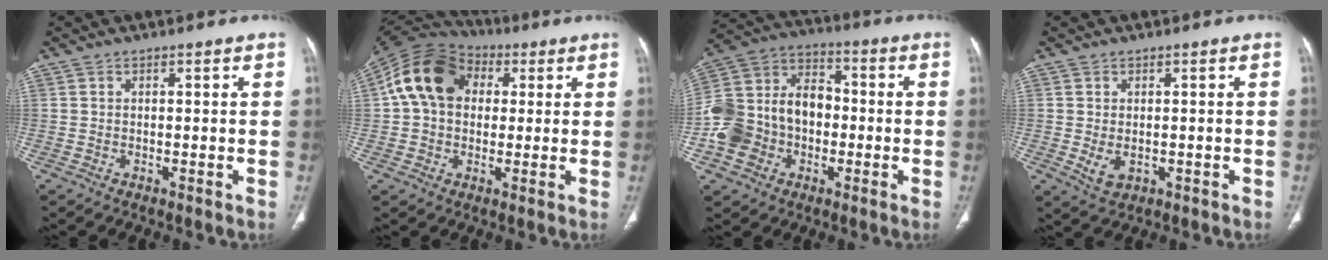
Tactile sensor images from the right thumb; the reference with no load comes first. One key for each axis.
{"total": 14.9, "fx": 3.0, "fy": 11.2, "fz": 9.3, "tx": -0.157, "ty": 0.028, "tz": 0.042}
{"total": 17.4, "fx": -3.8, "fy": 13.8, "fz": 9.9, "tx": -0.173, "ty": 0.057, "tz": -0.069}
{"total": 3.1, "fx": -0.5, "fy": 2.1, "fz": 2.2, "tx": -0.039, "ty": -0.005, "tz": 0.004}